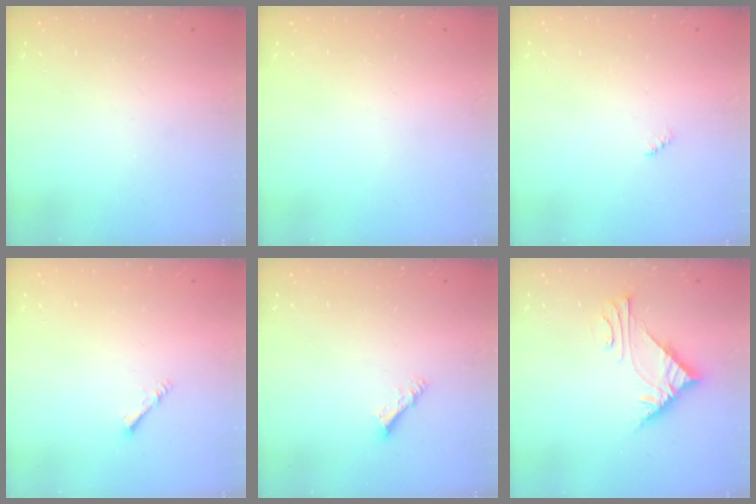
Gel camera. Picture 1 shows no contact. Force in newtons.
{"total": 0.0}
{"total": 2.3, "press": 2.2, "slide": 0.5}
{"total": 1.4, "press": 1.4, "slide": 0.3}
{"total": 4.2, "press": 4.1, "slide": 0.5}
{"total": 6.9, "press": 6.8, "slide": 0.5}